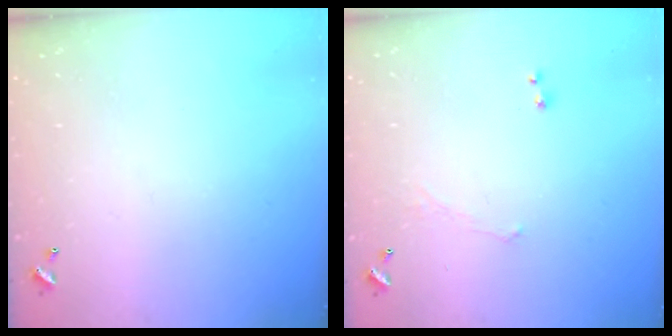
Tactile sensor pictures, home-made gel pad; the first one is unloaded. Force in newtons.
{"total": 0.7, "press": 0.2, "slide": 0.7}